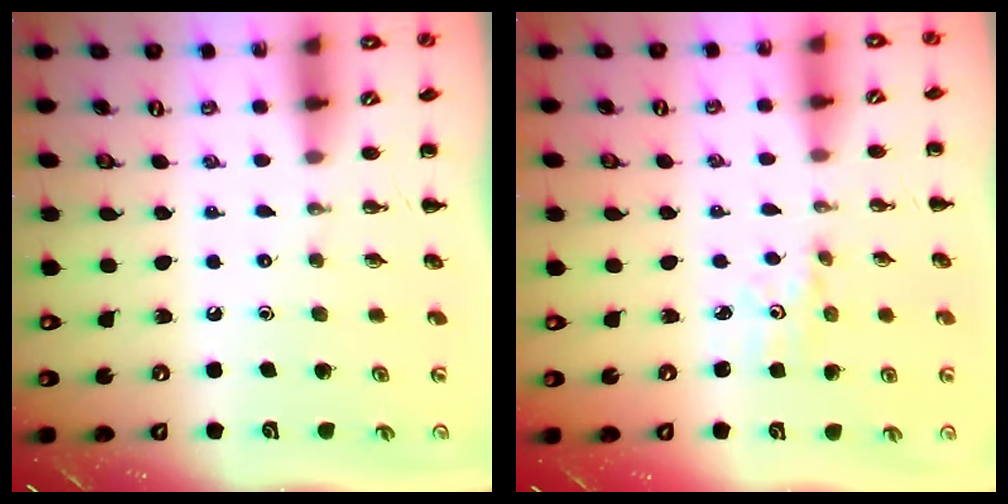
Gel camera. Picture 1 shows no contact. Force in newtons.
{"total": 2.4, "press": 2.3, "slide": 0.7}